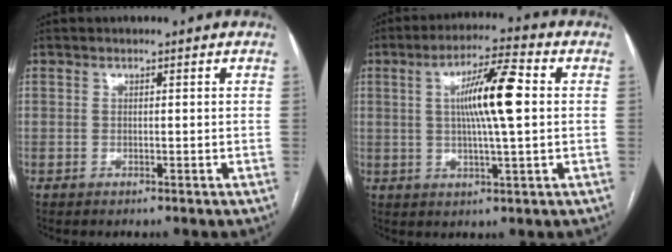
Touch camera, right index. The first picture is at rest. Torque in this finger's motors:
{"motor_torque": [0.80, 0.19, 0.56, 0.17]}